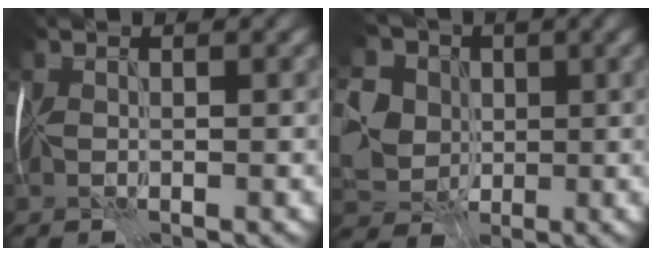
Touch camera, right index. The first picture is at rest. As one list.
[{"total": 6.3, "force": [0.6, 5.3, 3.2], "torque": [-0.072, 0.014, -0.003]}]